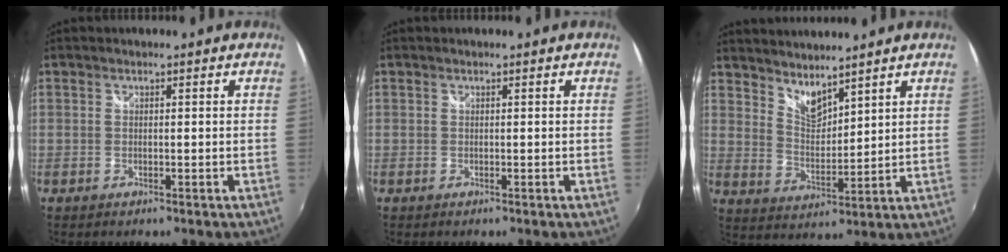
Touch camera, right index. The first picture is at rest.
{"total": 0.0}
{"total": 6.5, "force": [5.7, 1.6, 2.5], "torque": [-0.037, -0.007, 0.106]}